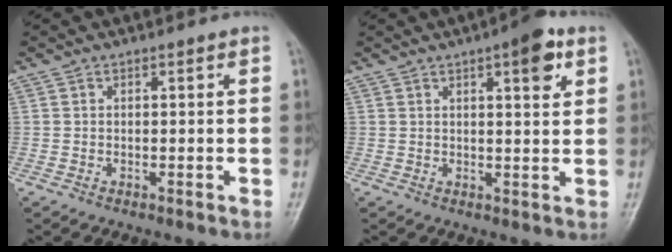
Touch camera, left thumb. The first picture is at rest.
{"total": 6.5, "force": [3.2, 1.9, 5.3], "torque": [-0.061, -0.010, 0.039]}